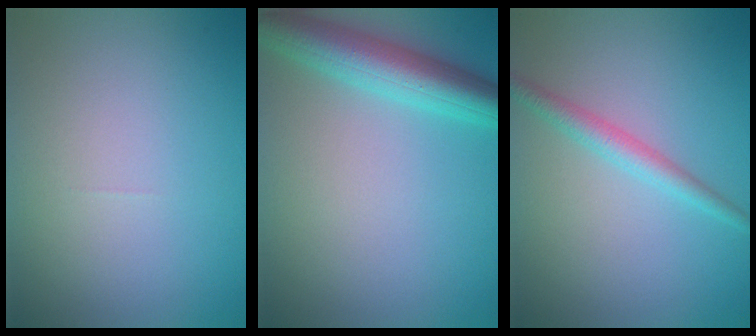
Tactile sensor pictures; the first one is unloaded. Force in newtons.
{"total": 5.9, "press": 5.9, "slide": 0.2}
{"total": 2.1, "press": 2.1, "slide": 0.1}